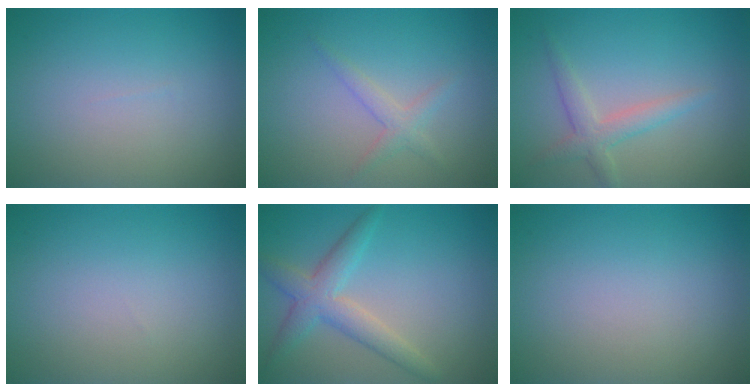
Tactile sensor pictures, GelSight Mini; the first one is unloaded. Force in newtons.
{"total": 1.6, "press": 1.6, "slide": 0.1}
{"total": 2.4, "press": 2.4, "slide": 0.1}
{"total": 0.0}
{"total": 3.7, "press": 3.7, "slide": 0.1}
{"total": 0.0}